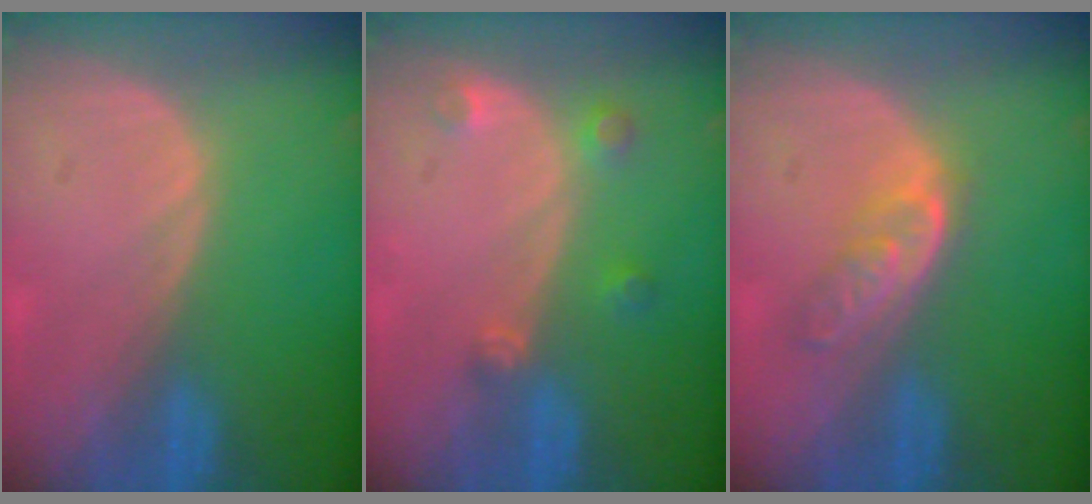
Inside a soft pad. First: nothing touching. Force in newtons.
{"total": 2.7, "press": 2.6, "slide": 0.4}
{"total": 4.9, "press": 4.2, "slide": 2.4}